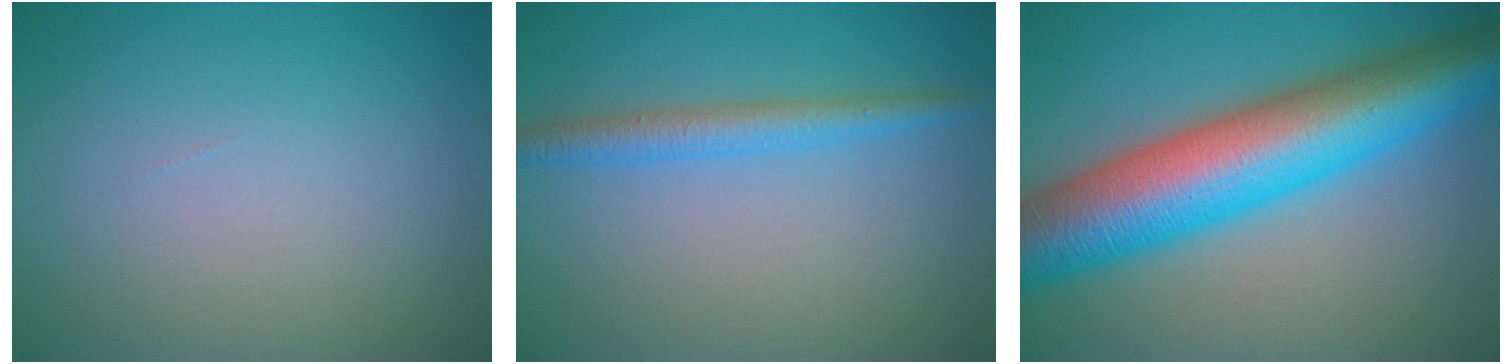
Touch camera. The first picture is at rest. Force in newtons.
{"total": 2.6, "press": 2.6, "slide": 0.1}
{"total": 13.1, "press": 13.1, "slide": 0.2}